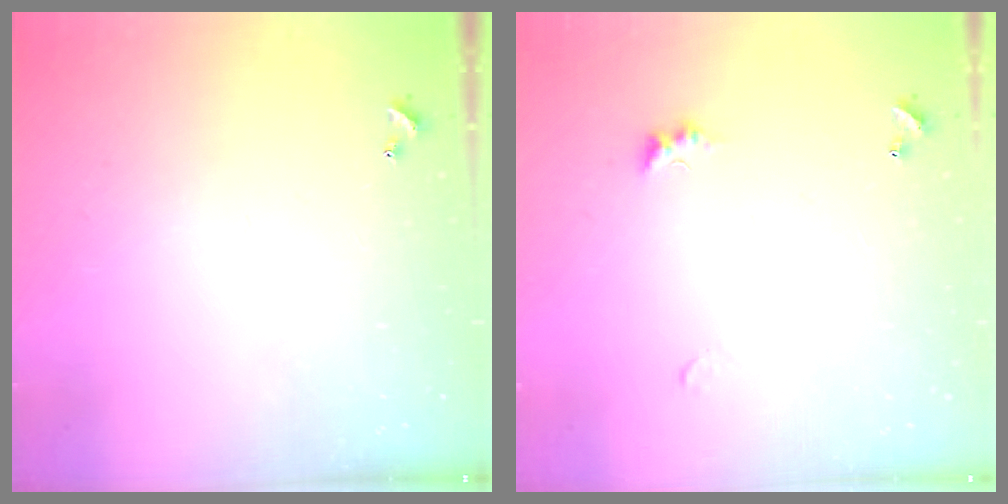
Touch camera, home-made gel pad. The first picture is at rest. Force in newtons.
{"total": 1.9, "press": 1.8, "slide": 0.6}